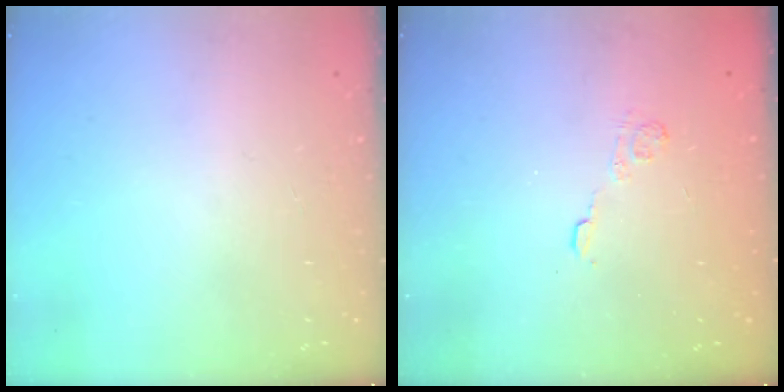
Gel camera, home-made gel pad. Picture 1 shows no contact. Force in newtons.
{"total": 2.9, "press": 2.4, "slide": 1.5}